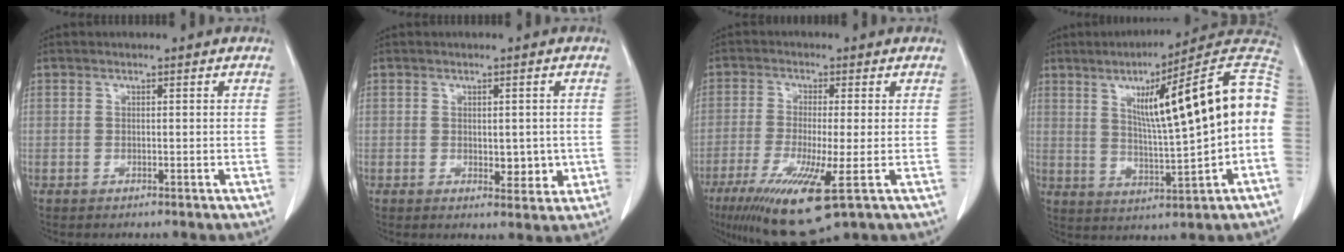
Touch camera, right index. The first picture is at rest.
{"total": 3.9, "force": [-0.2, 2.1, 3.3], "torque": [-0.034, -0.004, 0.006]}
{"total": 12.1, "force": [-5.5, 1.0, 10.7], "torque": [-0.193, -0.040, -0.090]}
{"total": 18.7, "force": [2.6, 1.1, 18.5], "torque": [-0.247, 0.032, 0.036]}